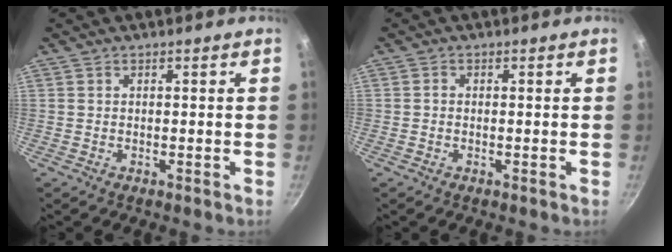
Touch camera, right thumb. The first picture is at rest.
{"total": 0.6, "force": [-0.1, 0.4, 0.4], "torque": [-0.008, 0.004, -0.003]}